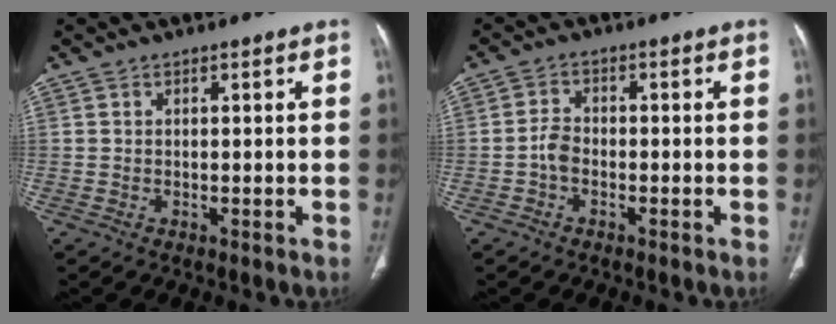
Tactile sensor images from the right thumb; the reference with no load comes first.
{"total": 2.7, "force": [-1.1, 1.8, 1.8], "torque": [-0.031, 0.012, -0.026]}